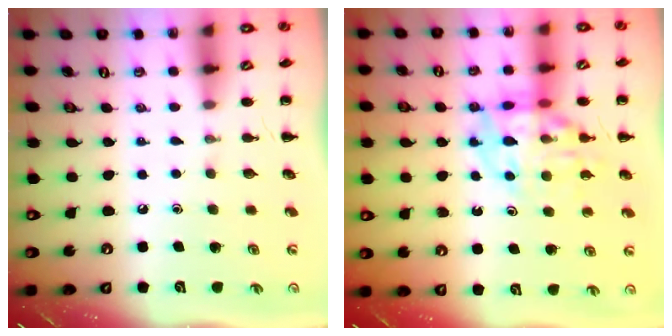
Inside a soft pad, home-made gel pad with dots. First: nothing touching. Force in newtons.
{"total": 14.1, "press": 13.8, "slide": 2.6}